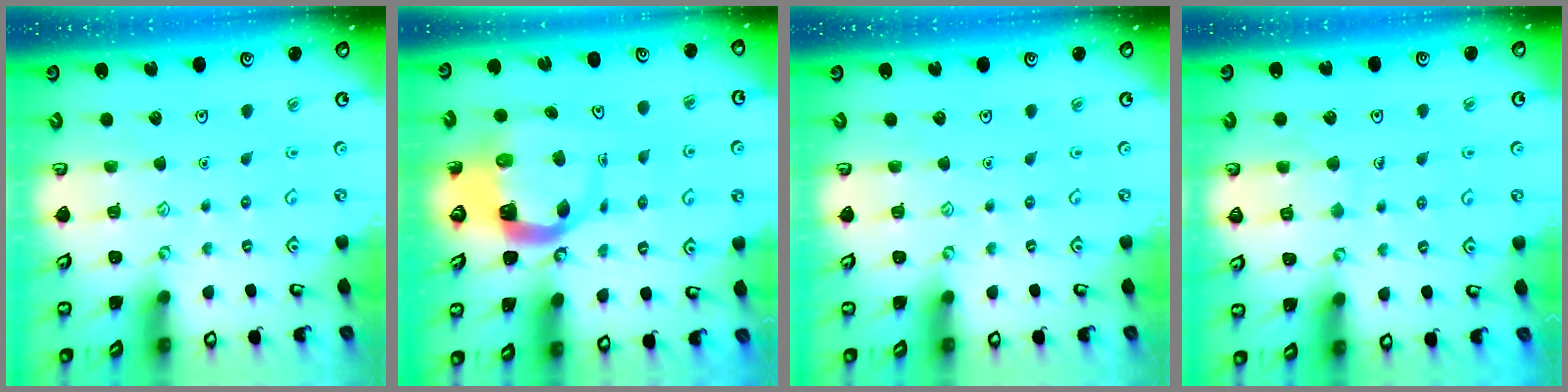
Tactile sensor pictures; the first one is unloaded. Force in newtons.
{"total": 5.3, "press": 5.3, "slide": 0.8}
{"total": 0.0}
{"total": 5.1, "press": 5.0, "slide": 0.4}